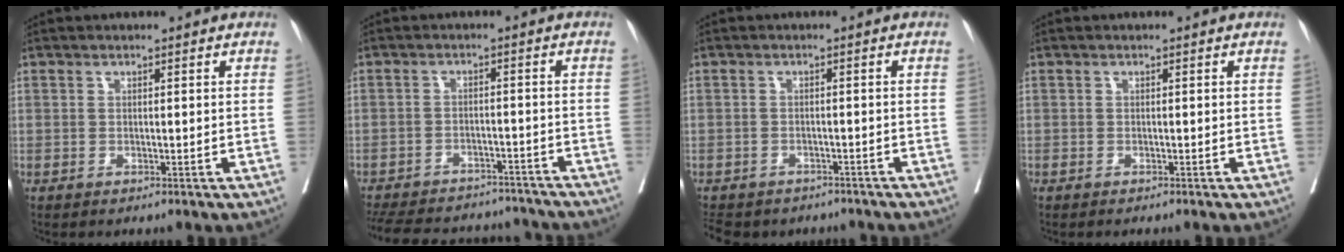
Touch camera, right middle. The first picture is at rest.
{"total": 19.7, "force": [-17.6, 6.2, 6.2], "torque": [-0.167, -0.010, -0.235]}
{"total": 11.2, "force": [-9.2, 5.5, 3.3], "torque": [-0.076, -0.002, -0.112]}
{"total": 0.8, "force": [-0.7, 0.1, 0.3], "torque": [-0.007, -0.001, -0.011]}